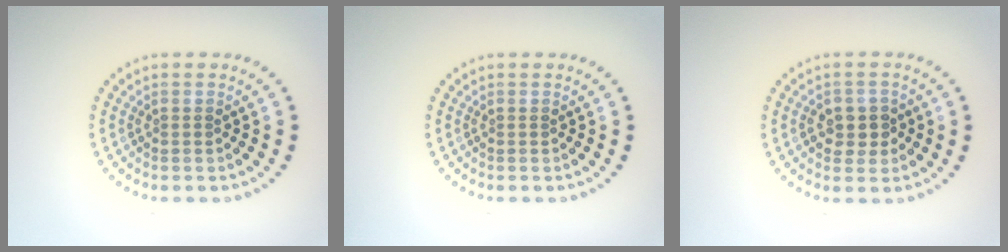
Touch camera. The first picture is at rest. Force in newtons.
{"total": 0.0}
{"total": 2.5, "press": 2.4, "slide": 0.3}